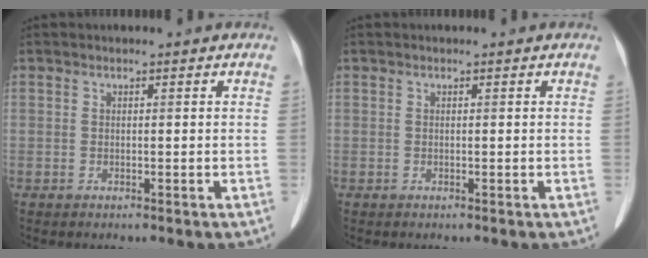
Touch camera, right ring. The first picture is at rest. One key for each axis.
{"total": 0.0}